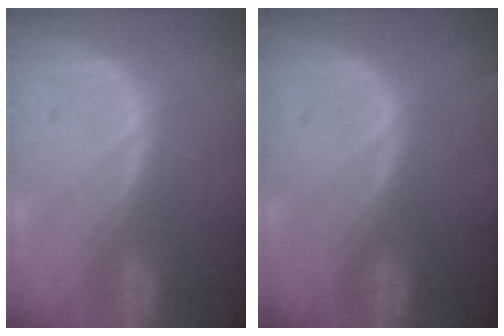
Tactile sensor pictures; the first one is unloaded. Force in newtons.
{"total": 0.0}